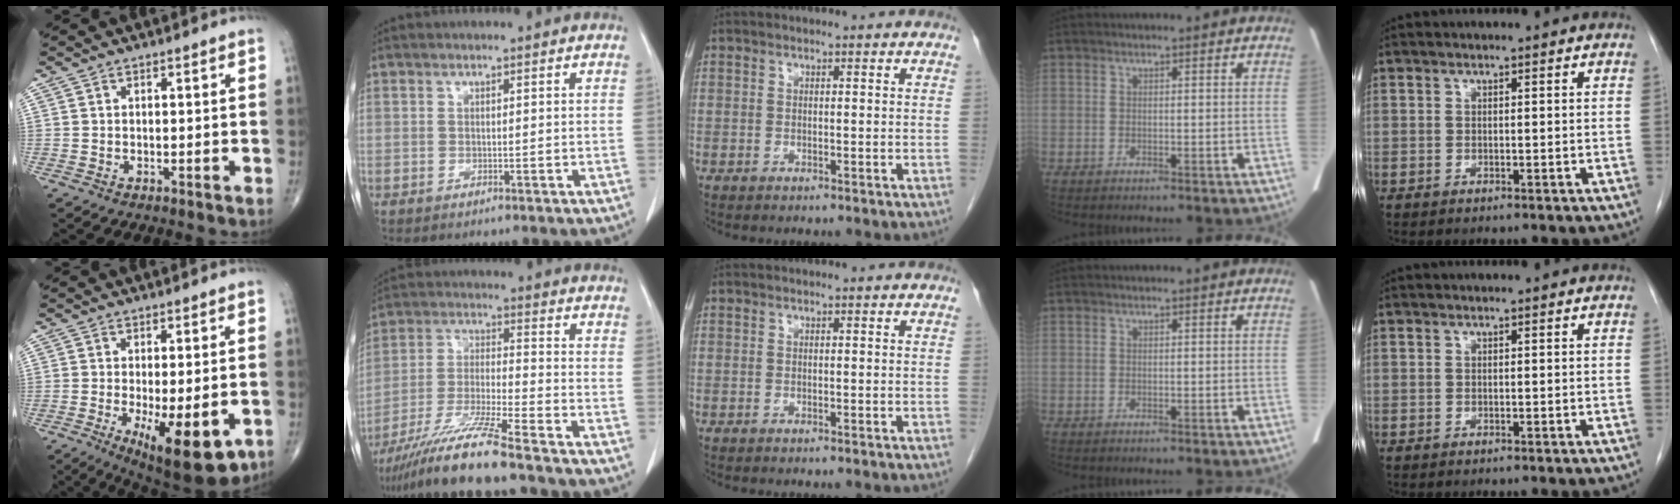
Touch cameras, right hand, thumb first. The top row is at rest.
{"thumb": {"total": 14.9, "force": [-5.3, 5.4, 12.8], "torque": [-0.167, -0.013, -0.062]}, "index": {"total": 12.7, "force": [-10.0, -0.9, 7.9], "torque": [-0.153, -0.026, -0.184]}}